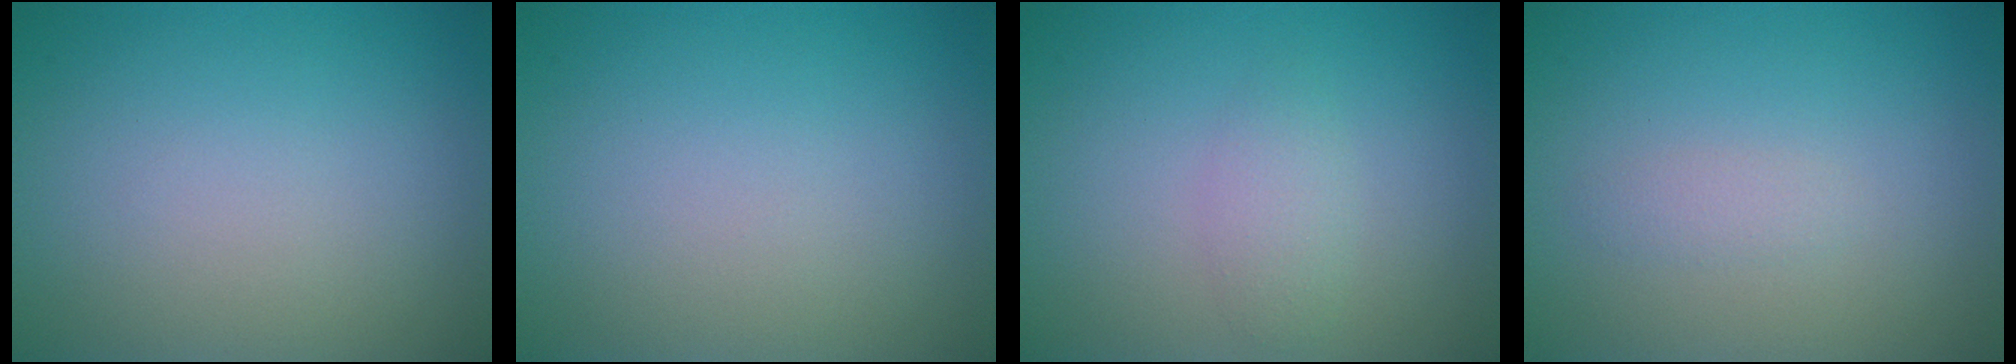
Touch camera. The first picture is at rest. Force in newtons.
{"total": 0.0}
{"total": 1.5, "press": 1.5, "slide": 0.0}
{"total": 0.8, "press": 0.8, "slide": 0.0}